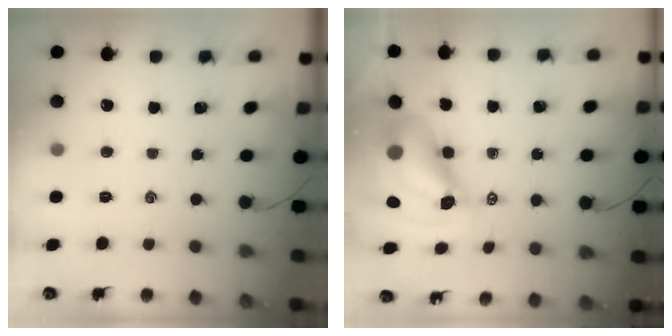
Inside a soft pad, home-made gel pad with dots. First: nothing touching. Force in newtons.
{"total": 12.6, "press": 12.1, "slide": 3.7}